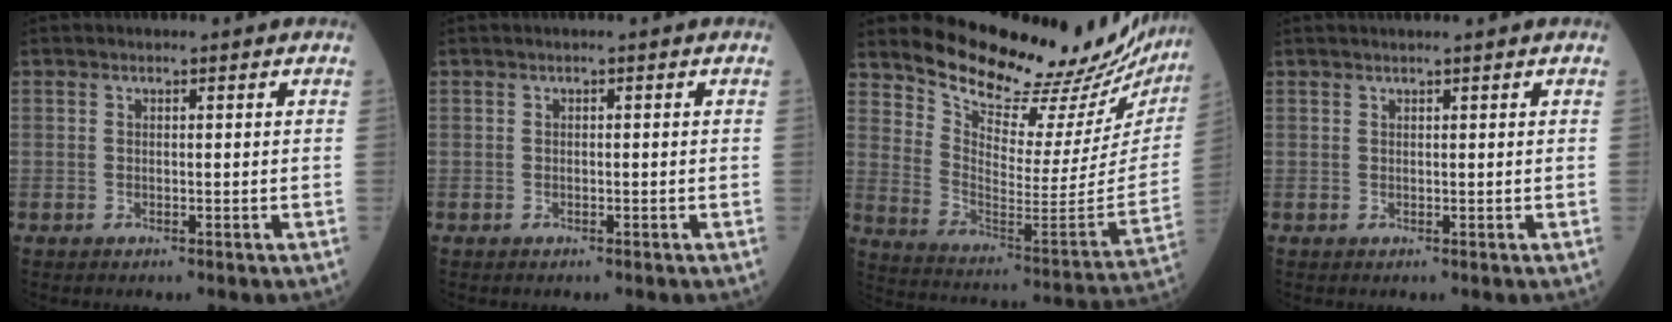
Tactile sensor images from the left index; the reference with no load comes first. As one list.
[{"total": 0.0}, {"total": 25.8, "force": [23.7, 4.4, 9.2], "torque": [-0.148, -0.115, 0.316]}, {"total": 2.1, "force": [1.9, 0.0, 0.9], "torque": [-0.004, 0.014, 0.026]}]